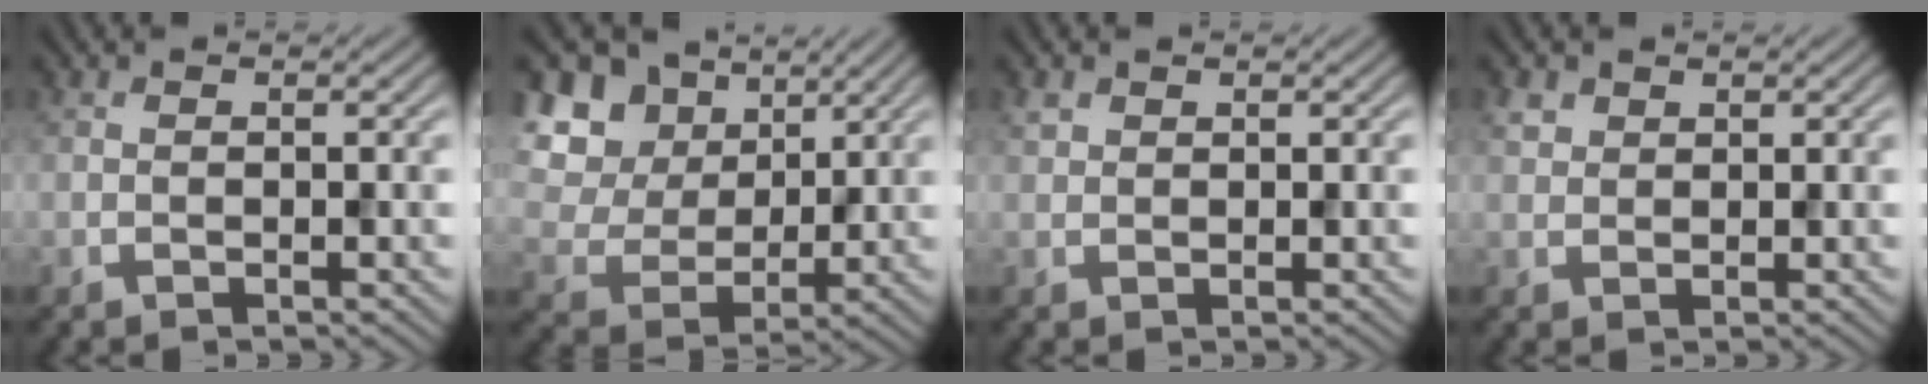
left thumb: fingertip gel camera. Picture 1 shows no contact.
{"total": 12.5, "force": [5.2, 9.4, 6.4], "torque": [-0.186, 0.040, 0.094]}
{"total": 1.0, "force": [0.7, 0.7, 0.2], "torque": [-0.005, 0.001, 0.015]}
{"total": 1.6, "force": [1.0, 1.2, 0.4], "torque": [-0.014, 0.001, 0.020]}